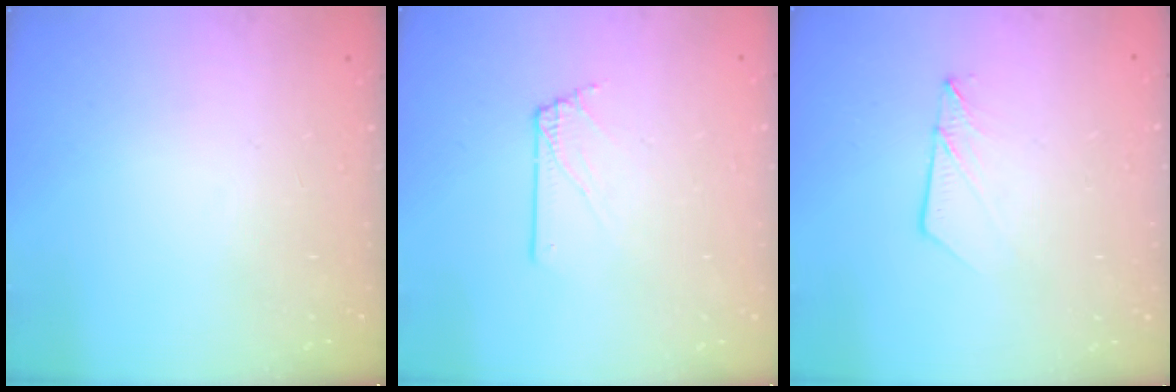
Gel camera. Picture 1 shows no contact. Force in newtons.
{"total": 1.6, "press": 1.6, "slide": 0.2}
{"total": 5.8, "press": 5.8, "slide": 0.7}